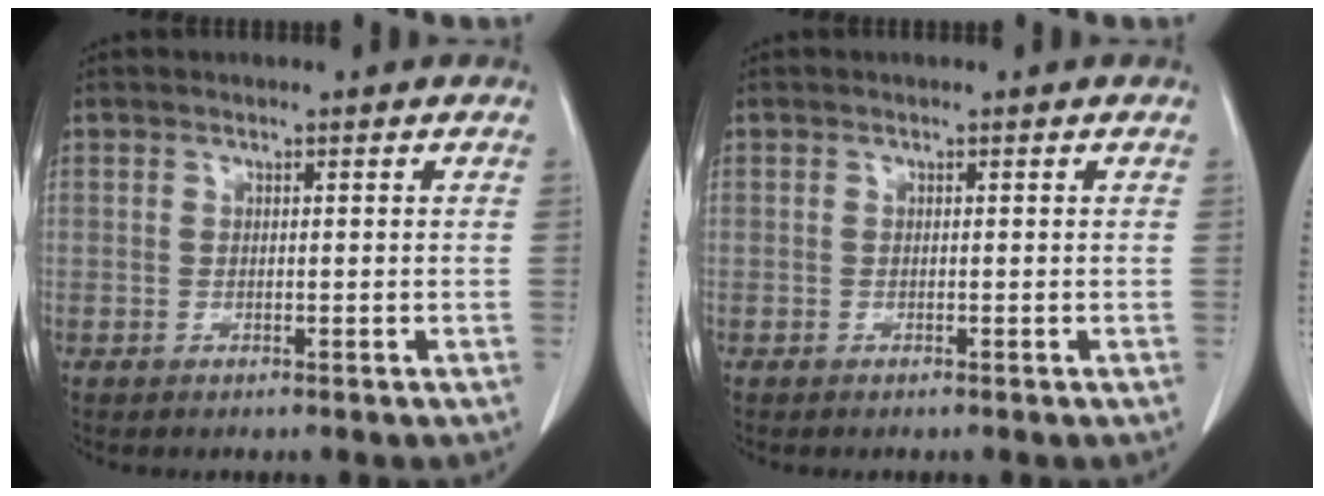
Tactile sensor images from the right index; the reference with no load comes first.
{"total": 0.0}